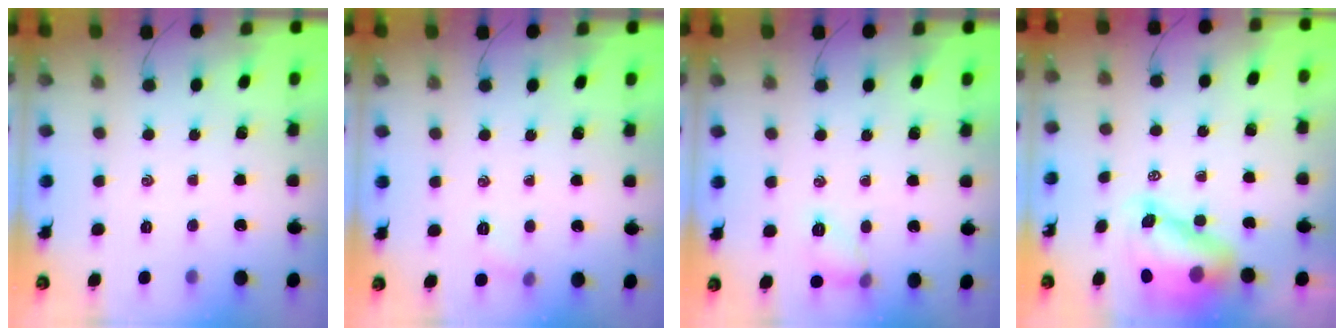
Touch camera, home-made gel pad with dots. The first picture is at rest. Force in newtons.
{"total": 4.8, "press": 4.6, "slide": 1.4}
{"total": 7.8, "press": 7.7, "slide": 0.6}
{"total": 9.3, "press": 8.9, "slide": 2.7}